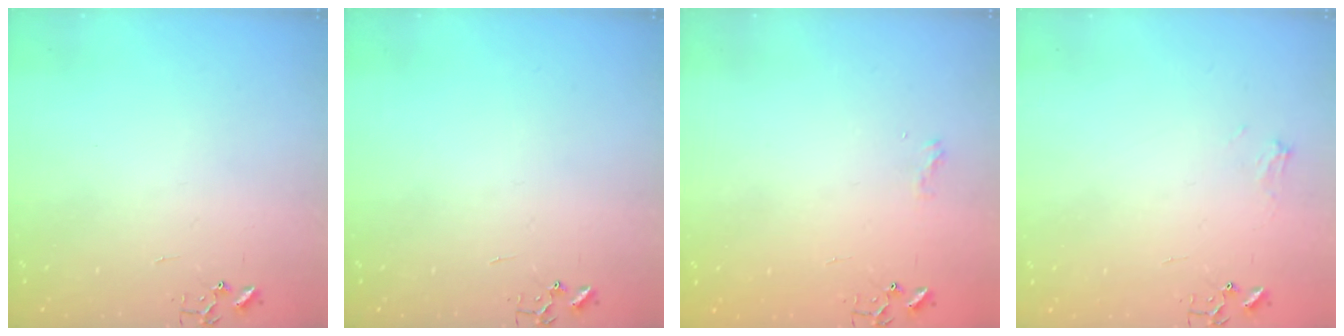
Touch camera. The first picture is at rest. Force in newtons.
{"total": 0.0}
{"total": 7.1, "press": 7.1, "slide": 0.7}
{"total": 5.5, "press": 5.5, "slide": 0.3}